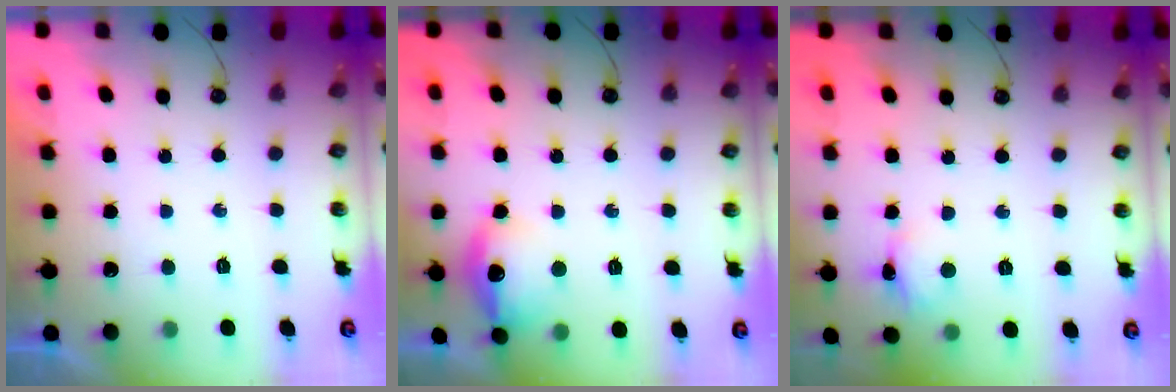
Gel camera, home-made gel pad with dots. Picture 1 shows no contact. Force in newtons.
{"total": 14.0, "press": 13.9, "slide": 1.0}
{"total": 3.9, "press": 3.9, "slide": 0.3}